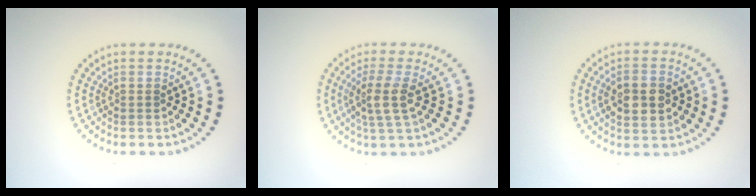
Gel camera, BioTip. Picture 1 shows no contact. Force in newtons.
{"total": 2.9, "press": 2.3, "slide": 1.8}
{"total": 3.8, "press": 3.8, "slide": 0.3}